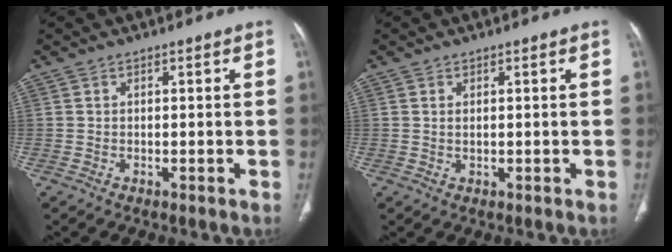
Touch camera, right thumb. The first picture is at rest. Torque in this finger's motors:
{"motor_torque": [-0.10, 0.17, -0.01, 0.42, -0.04]}